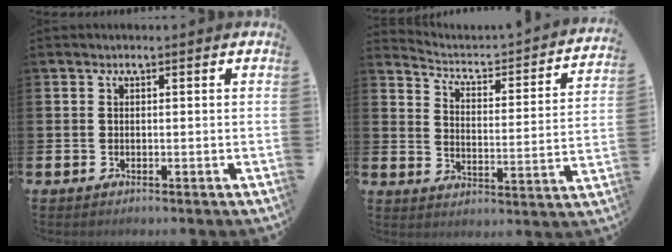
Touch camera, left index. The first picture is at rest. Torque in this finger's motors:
{"motor_torque": [-0.43, -0.31, -0.86, -0.15]}